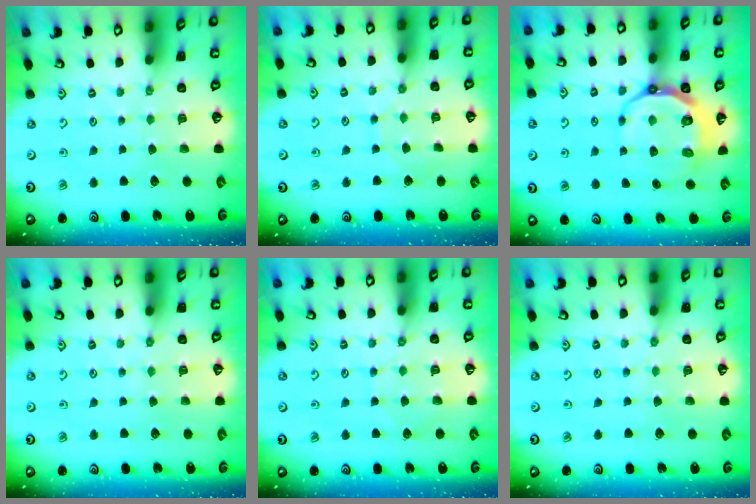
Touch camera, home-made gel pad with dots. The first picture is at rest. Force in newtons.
{"total": 5.7, "press": 5.7, "slide": 0.2}
{"total": 9.5, "press": 8.8, "slide": 3.6}
{"total": 4.8, "press": 4.7, "slide": 0.6}
{"total": 5.4, "press": 5.4, "slide": 0.7}
{"total": 2.9, "press": 2.9, "slide": 0.2}